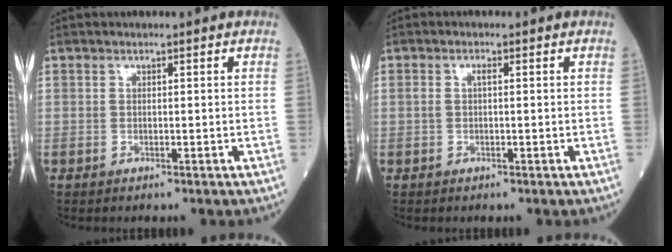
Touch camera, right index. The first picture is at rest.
{"total": 1.1, "force": [0.1, 0.3, 1.0], "torque": [-0.022, 0.004, 0.001]}